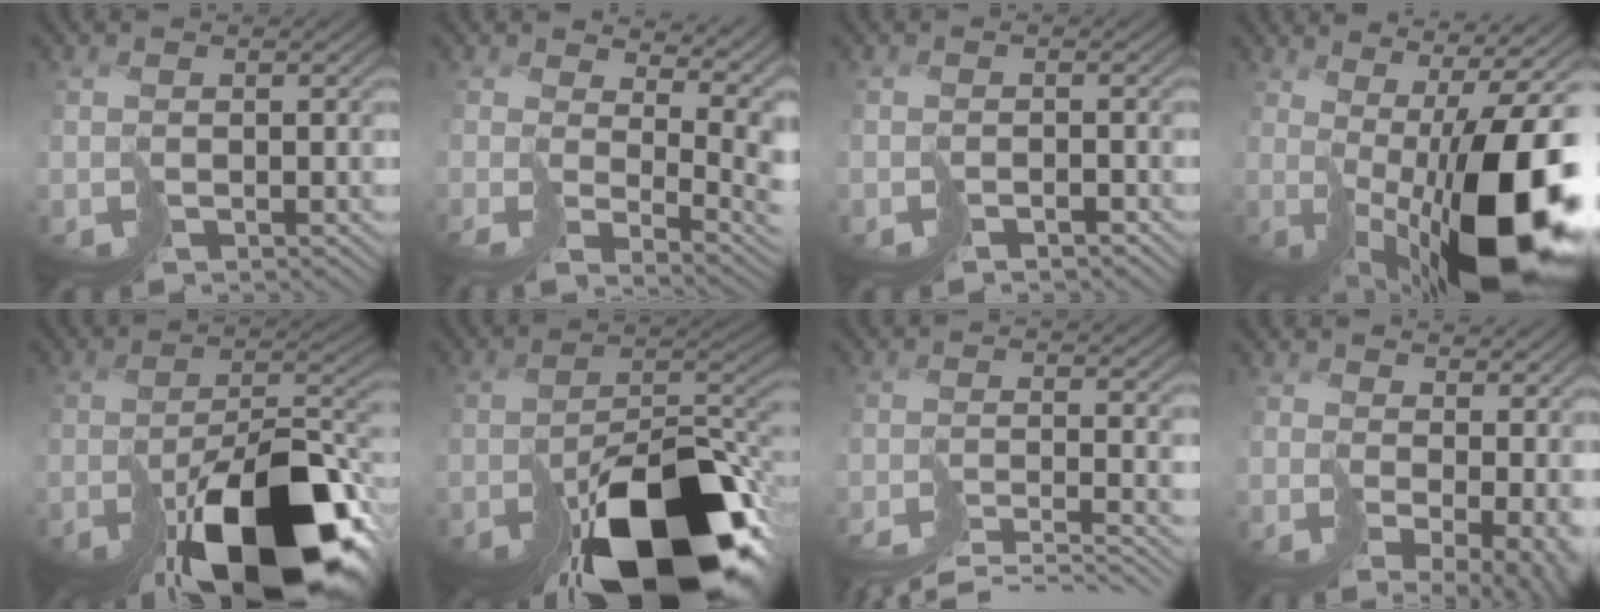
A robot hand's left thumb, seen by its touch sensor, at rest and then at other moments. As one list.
[{"total": 10.4, "force": [3.0, 5.4, 8.4], "torque": [-0.148, -0.019, 0.092]}, {"total": 1.7, "force": [-1.7, 0.1, -0.1], "torque": [0.014, -0.001, -0.028]}, {"total": 14.8, "force": [-0.9, 4.3, 14.2], "torque": [-0.182, -0.015, 0.009]}, {"total": 17.8, "force": [-10.3, 7.2, 12.6], "torque": [-0.186, -0.022, -0.145]}, {"total": 18.5, "force": [-11.8, 8.0, 11.9], "torque": [-0.174, -0.038, -0.157]}, {"total": 7.3, "force": [-6.8, -0.2, 2.6], "torque": [-0.025, 0.003, -0.099]}, {"total": 7.6, "force": [1.2, 4.2, 6.2], "torque": [-0.119, -0.030, 0.057]}]